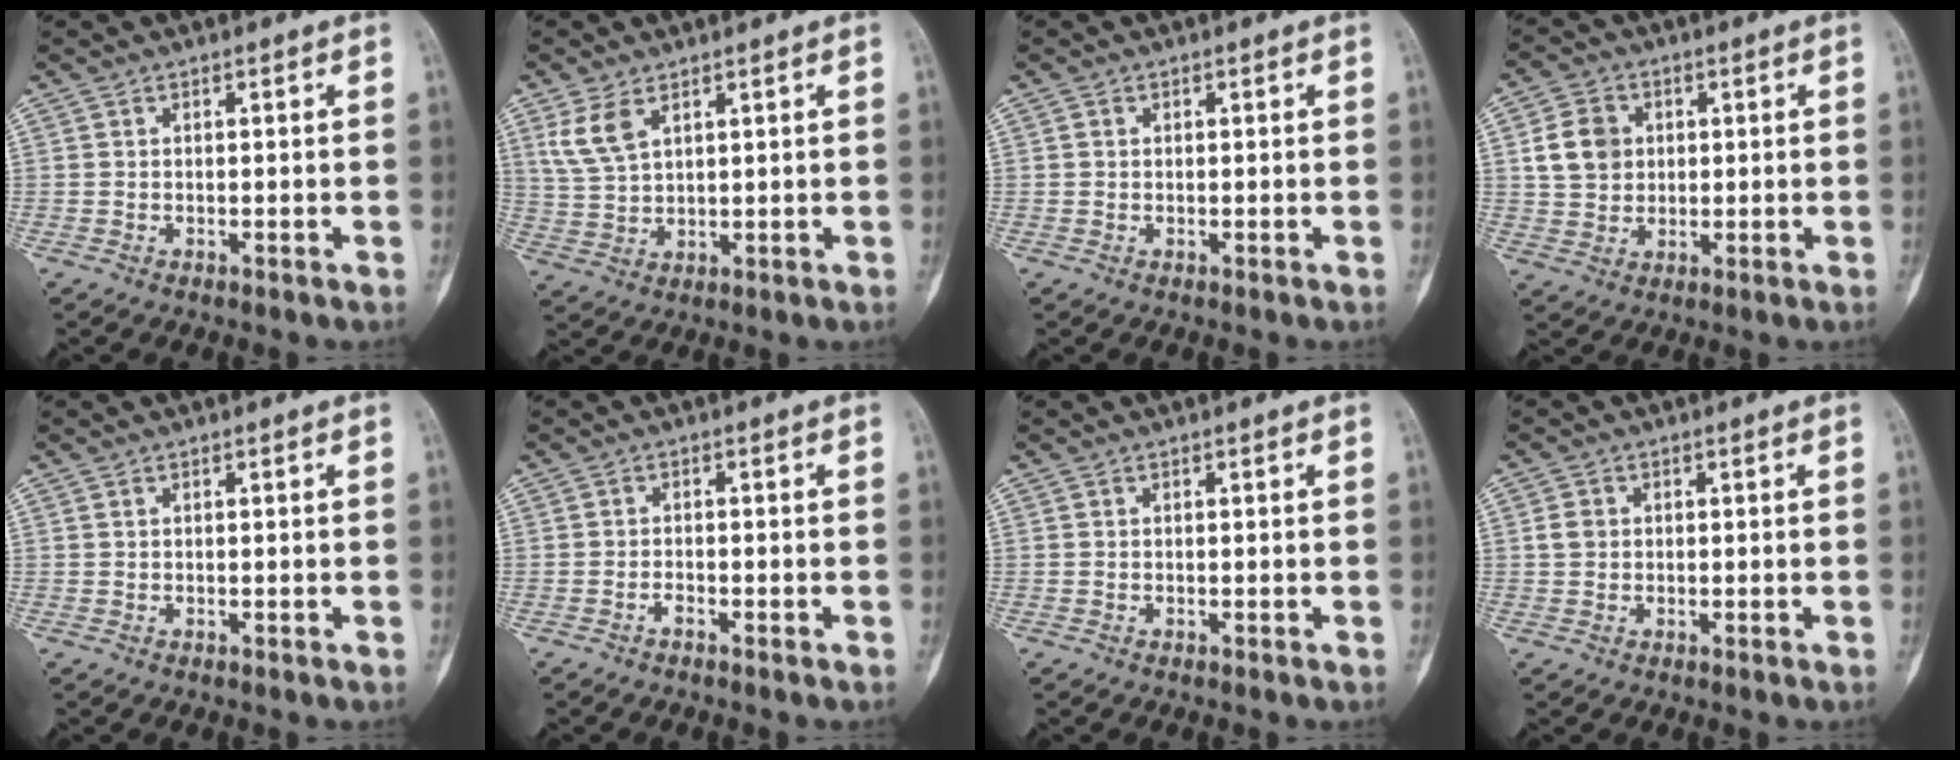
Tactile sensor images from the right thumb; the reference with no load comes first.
{"total": 6.1, "force": [3.1, 3.1, 4.1], "torque": [-0.085, -0.008, 0.074]}
{"total": 0.5, "force": [0.1, 0.5, 0.2], "torque": [-0.001, 0.002, 0.002]}
{"total": 7.7, "force": [1.7, 6.4, 3.9], "torque": [-0.050, -0.002, 0.031]}
{"total": 0.0}
{"total": 1.0, "force": [-0.8, 0.3, 0.5], "torque": [-0.010, 0.006, -0.017]}
{"total": 0.0}
{"total": 2.3, "force": [0.3, 2.0, 1.0], "torque": [-0.013, 0.004, 0.005]}